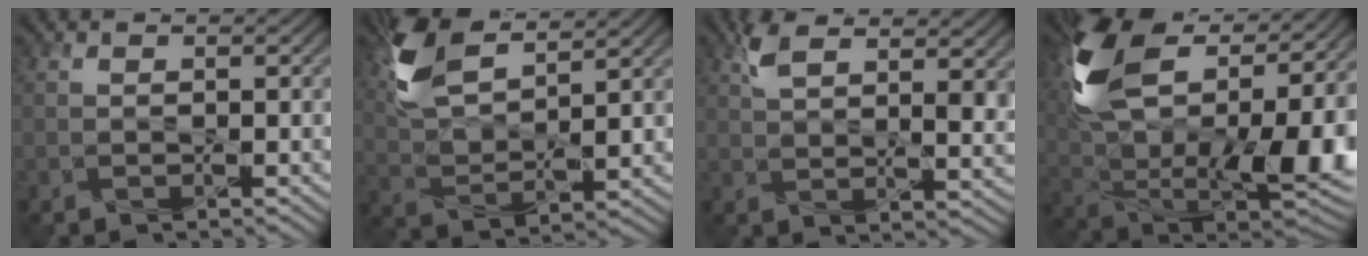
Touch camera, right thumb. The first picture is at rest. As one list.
[{"total": 10.0, "force": [6.2, 3.6, 6.9], "torque": [-0.163, 0.009, 0.127]}, {"total": 9.0, "force": [4.4, 3.5, 7.0], "torque": [-0.134, 0.000, 0.085]}, {"total": 19.3, "force": [5.3, 11.6, 14.5], "torque": [-0.292, 0.000, 0.101]}]